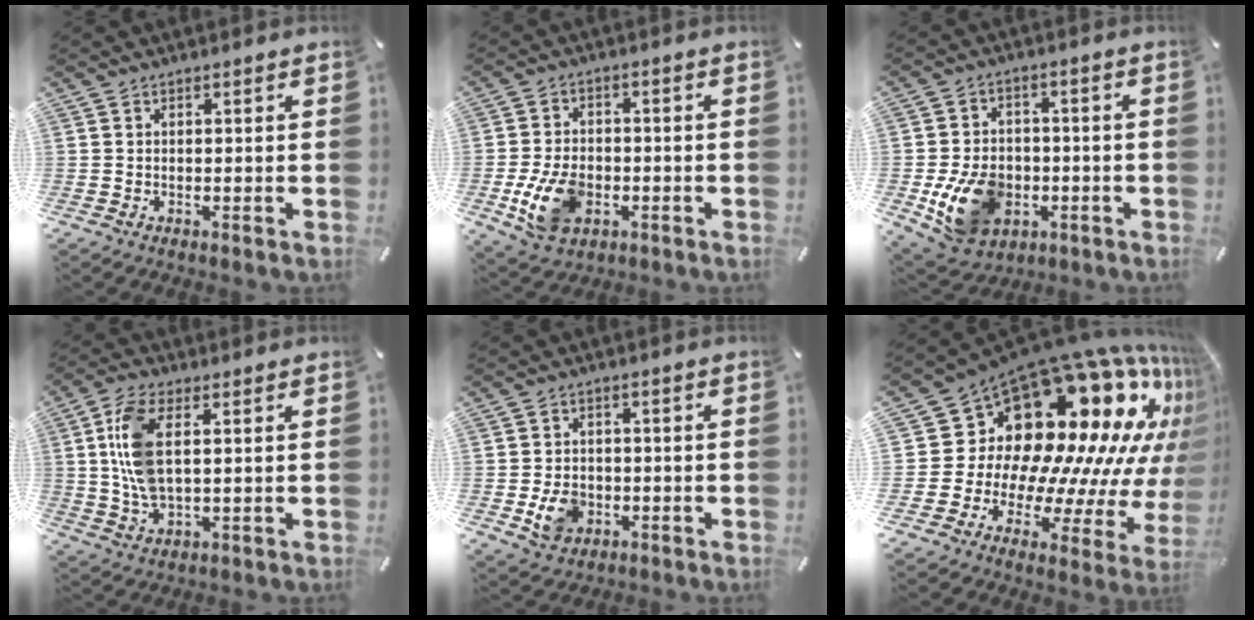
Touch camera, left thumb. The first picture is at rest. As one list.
[{"total": 10.7, "force": [-3.0, 7.3, 7.2], "torque": [-0.149, 0.004, -0.051]}, {"total": 13.3, "force": [-3.5, 10.2, 7.7], "torque": [-0.160, 0.012, -0.058]}, {"total": 10.4, "force": [1.8, 5.2, 8.8], "torque": [-0.203, 0.001, 0.029]}, {"total": 6.7, "force": [-1.6, 5.5, 3.4], "torque": [-0.060, 0.002, -0.029]}, {"total": 24.7, "force": [11.8, 15.3, 15.4], "torque": [-0.228, -0.161, 0.232]}]